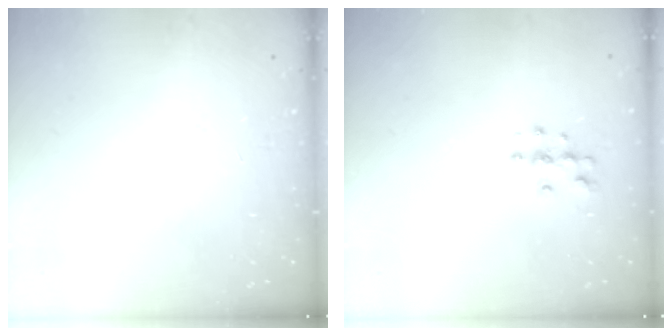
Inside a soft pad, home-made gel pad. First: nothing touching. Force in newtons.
{"total": 3.9, "press": 3.9, "slide": 0.3}